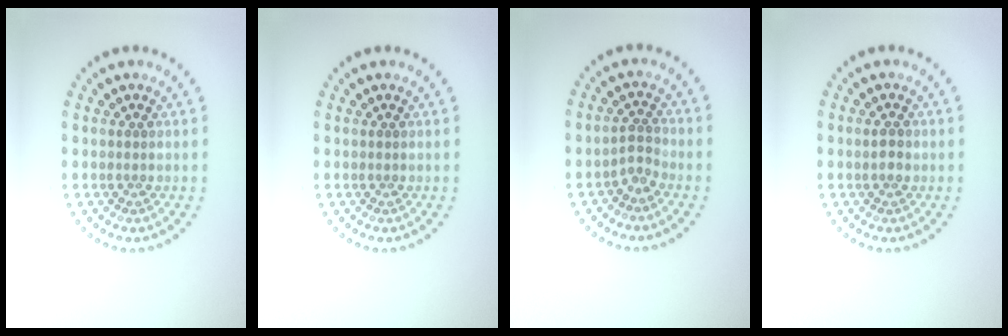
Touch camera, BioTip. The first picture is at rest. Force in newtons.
{"total": 0.0}
{"total": 1.5, "press": 1.0, "slide": 1.1}
{"total": 1.0, "press": 1.0, "slide": 0.2}